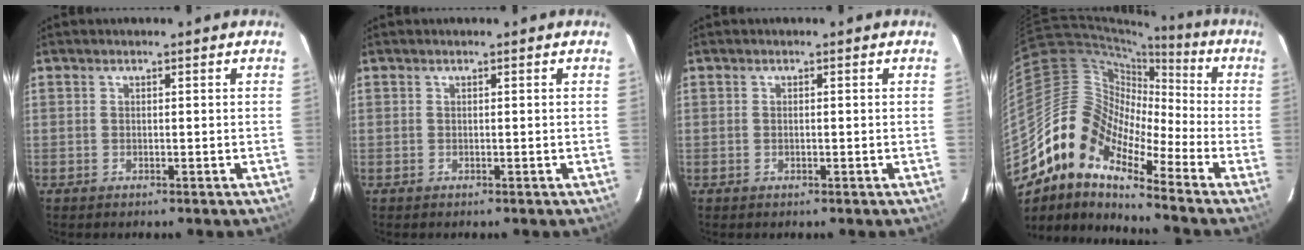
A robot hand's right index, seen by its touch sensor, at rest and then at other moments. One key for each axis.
{"total": 0.0}
{"total": 0.0}
{"total": 13.3, "fx": -9.3, "fy": 6.0, "fz": 7.4, "tx": -0.115, "ty": 0.014, "tz": -0.201}